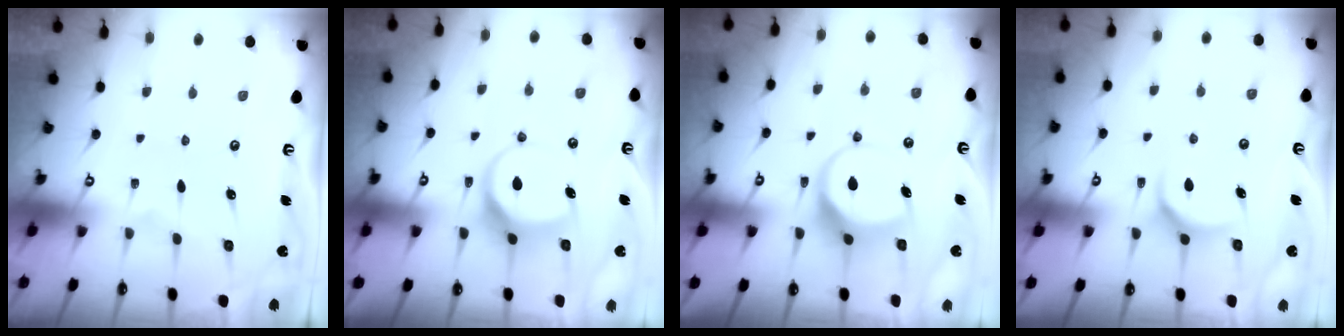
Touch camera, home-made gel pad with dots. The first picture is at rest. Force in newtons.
{"total": 9.3, "press": 9.2, "slide": 0.9}
{"total": 7.0, "press": 6.9, "slide": 1.0}
{"total": 5.8, "press": 5.8, "slide": 0.4}